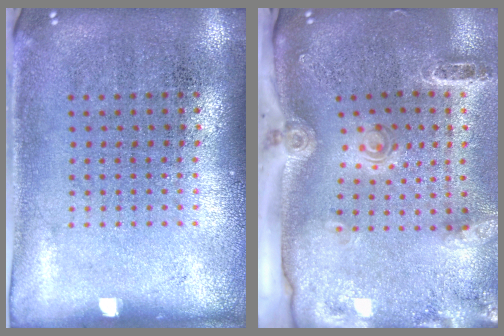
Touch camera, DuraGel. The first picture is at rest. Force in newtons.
{"total": 3.0, "press": 2.1, "slide": 2.2}